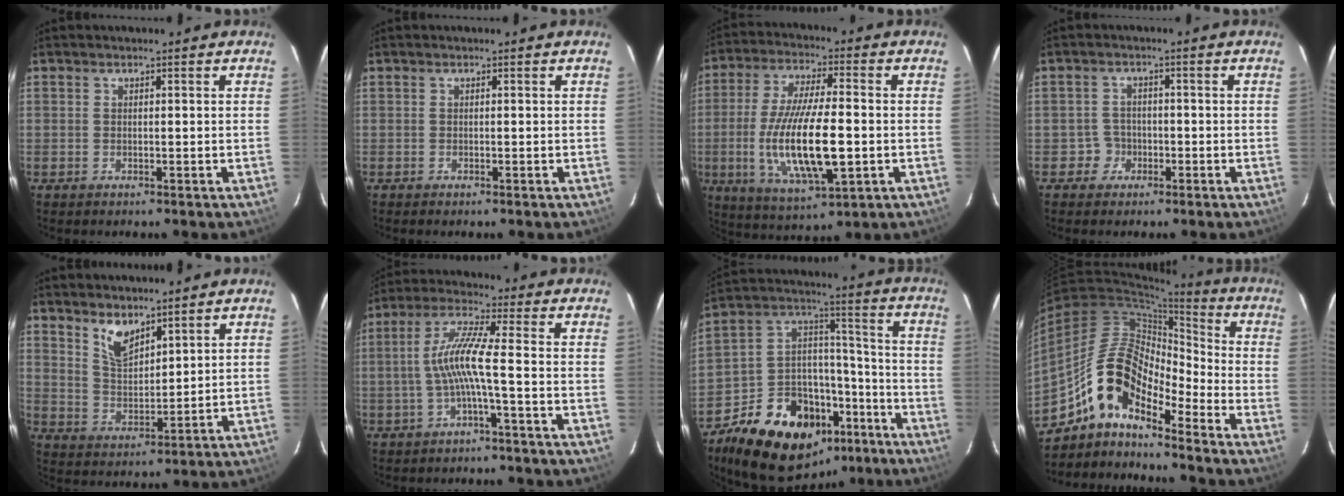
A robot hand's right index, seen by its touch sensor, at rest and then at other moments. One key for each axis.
{"total": 0.0}
{"total": 16.8, "fx": -3.0, "fy": 4.5, "fz": 15.9, "tx": -0.315, "ty": -0.017, "tz": -0.048}
{"total": 3.1, "fx": -1.4, "fy": 2.8, "fz": -0.5, "tx": 0.013, "ty": 0.018, "tz": -0.023}
{"total": 6.3, "fx": 4.7, "fy": 2.5, "fz": 3.4, "tx": -0.058, "ty": 0.000, "tz": 0.095}
{"total": 7.5, "fx": -2.0, "fy": -0.6, "fz": 7.2, "tx": -0.162, "ty": 0.010, "tz": -0.036}
{"total": 22.9, "fx": -14.6, "fy": 14.0, "fz": 10.8, "tx": -0.222, "ty": 0.068, "tz": -0.206}
{"total": 13.4, "fx": -9.8, "fy": 4.6, "fz": 7.9, "tx": -0.136, "ty": 0.014, "tz": -0.199}